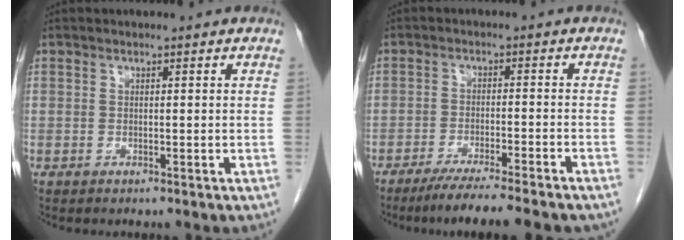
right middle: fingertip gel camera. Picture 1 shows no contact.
{"total": 10.9, "force": [-9.3, 0.0, 5.8], "torque": [-0.072, -0.025, -0.138]}